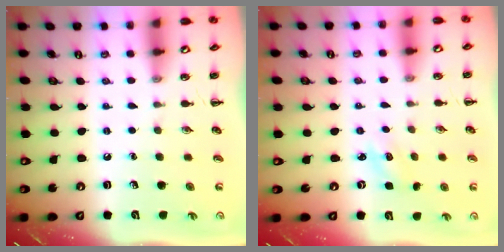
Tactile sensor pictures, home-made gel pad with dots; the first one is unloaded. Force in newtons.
{"total": 1.6, "press": 1.5, "slide": 0.5}